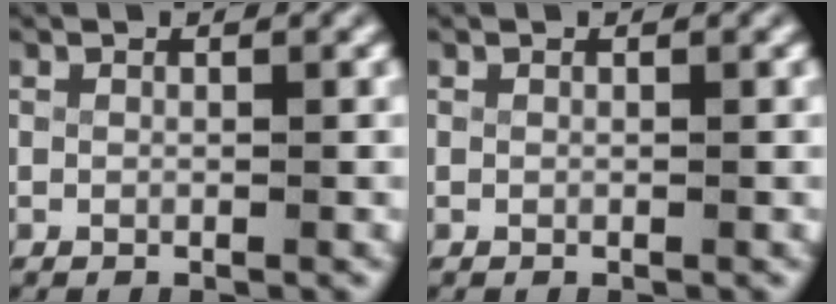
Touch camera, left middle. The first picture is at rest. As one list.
[{"total": 0.0}]